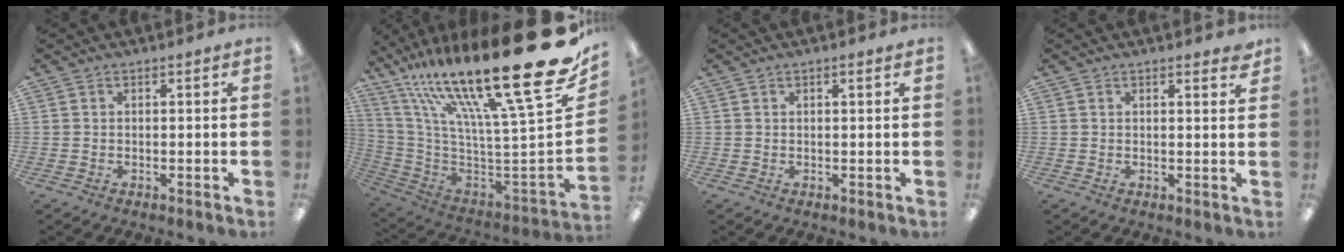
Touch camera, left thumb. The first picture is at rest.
{"total": 31.4, "force": [18.6, 5.8, 24.7], "torque": [-0.339, -0.179, 0.325]}
{"total": 0.9, "force": [0.6, 0.1, 0.6], "torque": [-0.013, 0.001, 0.009]}
{"total": 1.6, "force": [1.3, 0.3, 0.8], "torque": [-0.002, -0.007, 0.021]}